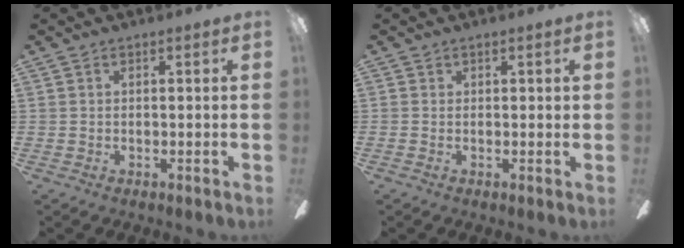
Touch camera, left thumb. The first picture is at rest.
{"total": 0.6, "force": [0.2, 0.0, 0.5], "torque": [-0.010, -0.001, 0.003]}